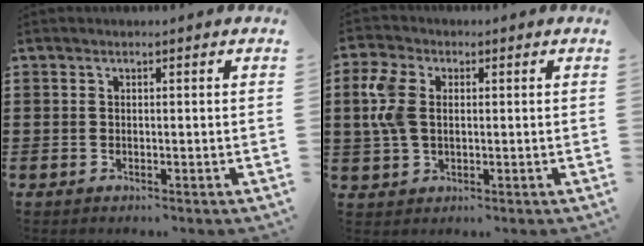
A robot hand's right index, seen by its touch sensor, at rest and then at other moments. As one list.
[{"total": 6.5, "force": [1.3, 4.2, 4.8], "torque": [-0.132, 0.004, 0.015]}]